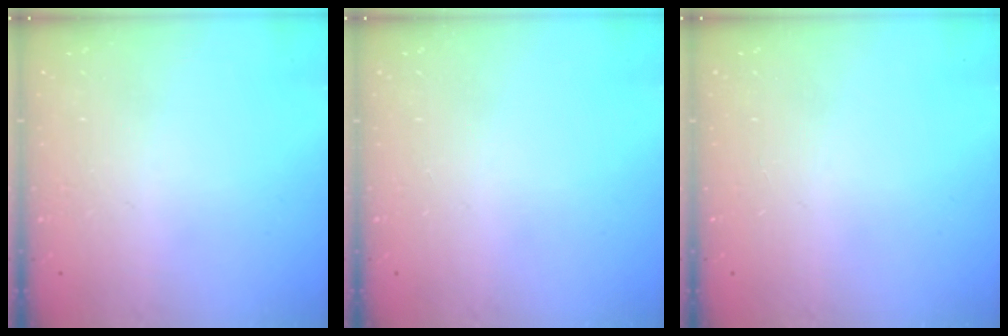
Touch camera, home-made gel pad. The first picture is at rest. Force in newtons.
{"total": 0.0}
{"total": 0.0}